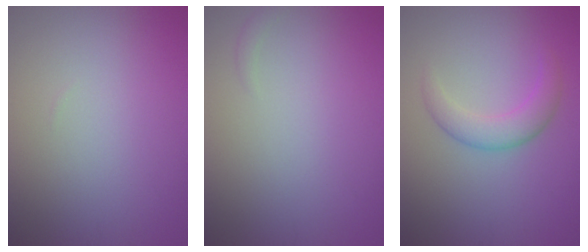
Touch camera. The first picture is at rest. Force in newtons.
{"total": 0.5, "press": 0.5, "slide": 0.0}
{"total": 3.1, "press": 3.1, "slide": 0.1}